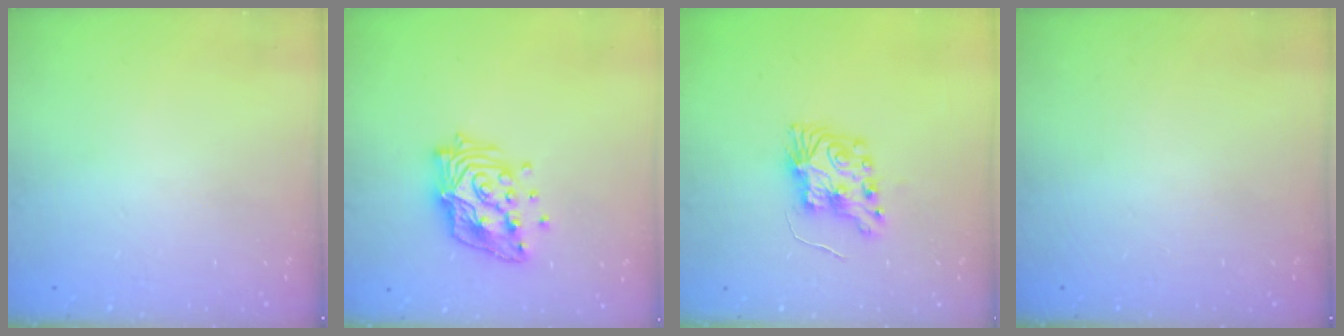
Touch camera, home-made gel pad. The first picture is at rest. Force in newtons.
{"total": 15.5, "press": 15.5, "slide": 1.2}
{"total": 9.1, "press": 9.1, "slide": 0.3}
{"total": 0.0}